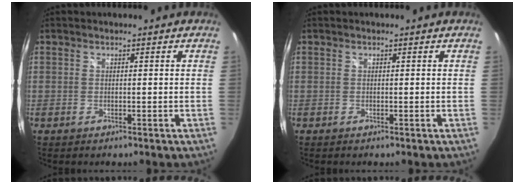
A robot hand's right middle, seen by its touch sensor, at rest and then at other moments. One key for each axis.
{"total": 0.0}